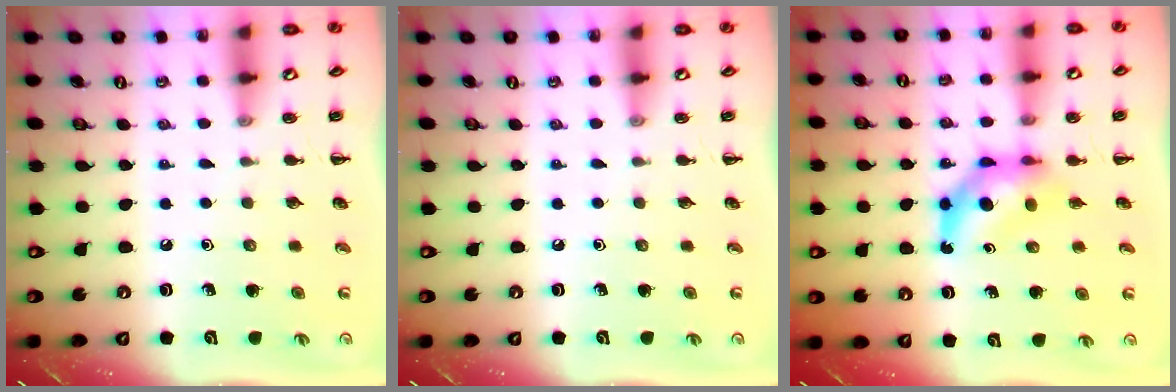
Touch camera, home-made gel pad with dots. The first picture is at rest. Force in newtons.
{"total": 0.0}
{"total": 7.2, "press": 7.0, "slide": 1.7}